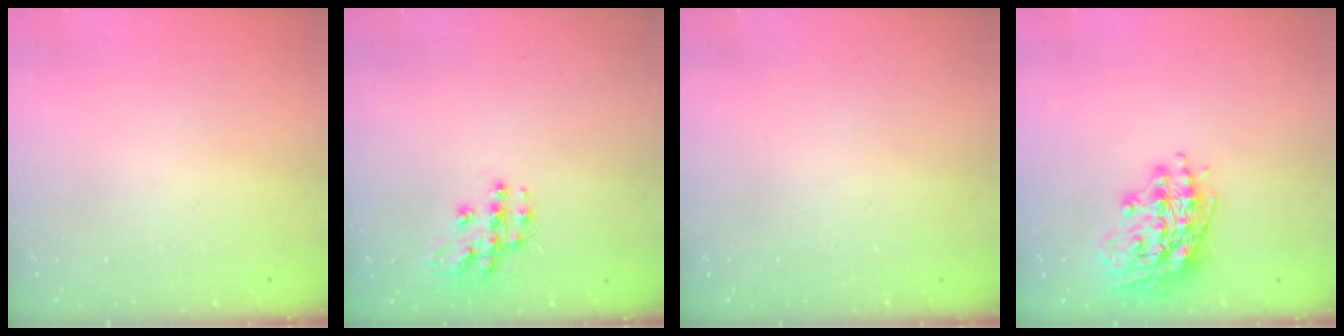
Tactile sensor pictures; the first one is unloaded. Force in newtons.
{"total": 10.0, "press": 10.0, "slide": 0.6}
{"total": 0.0}
{"total": 16.1, "press": 15.9, "slide": 2.1}